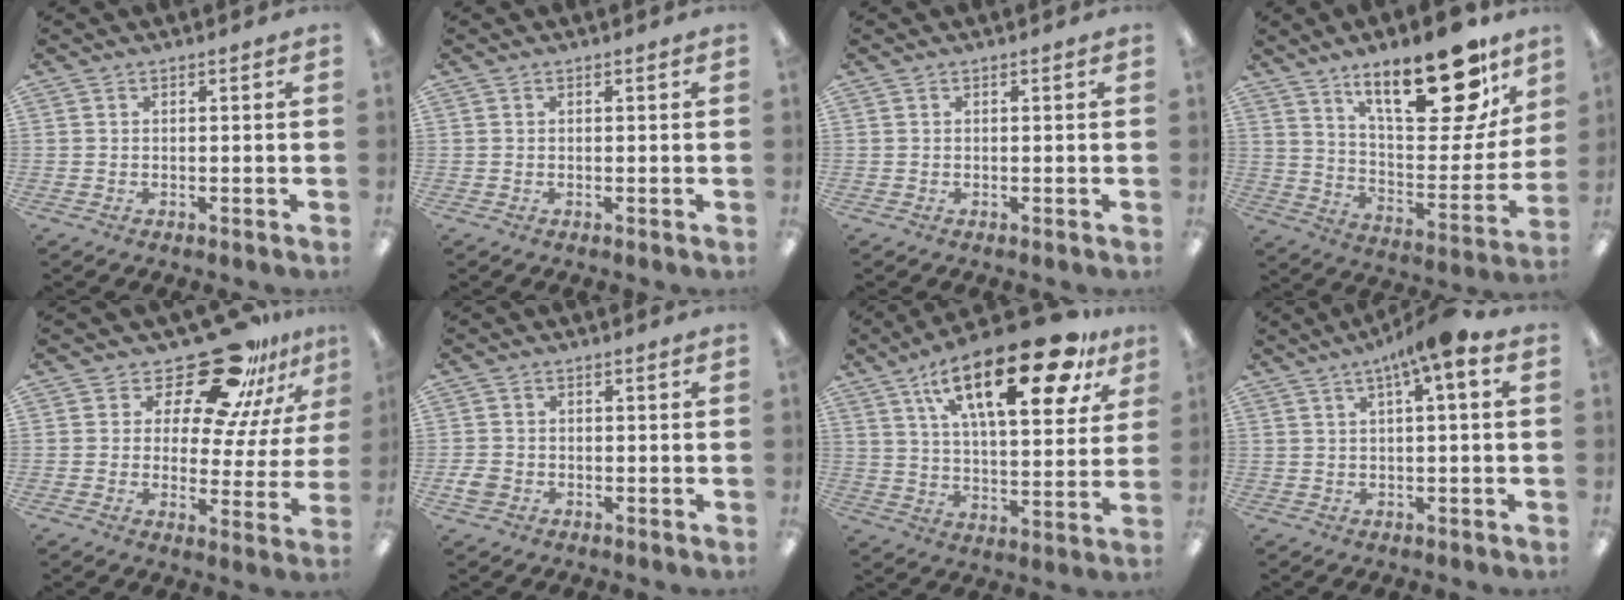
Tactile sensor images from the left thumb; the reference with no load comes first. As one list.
[{"total": 0.0}, {"total": 0.0}, {"total": 23.5, "force": [14.8, 8.8, 16.0], "torque": [-0.215, -0.094, 0.237]}, {"total": 20.0, "force": [15.4, 7.5, 10.3], "torque": [-0.163, -0.107, 0.260]}, {"total": 3.1, "force": [-1.2, 2.5, 1.5], "torque": [-0.028, 0.004, -0.022]}, {"total": 25.5, "force": [14.3, 9.5, 18.8], "torque": [-0.279, -0.068, 0.225]}, {"total": 7.1, "force": [3.1, 1.0, 6.3], "torque": [-0.108, -0.008, 0.049]}]